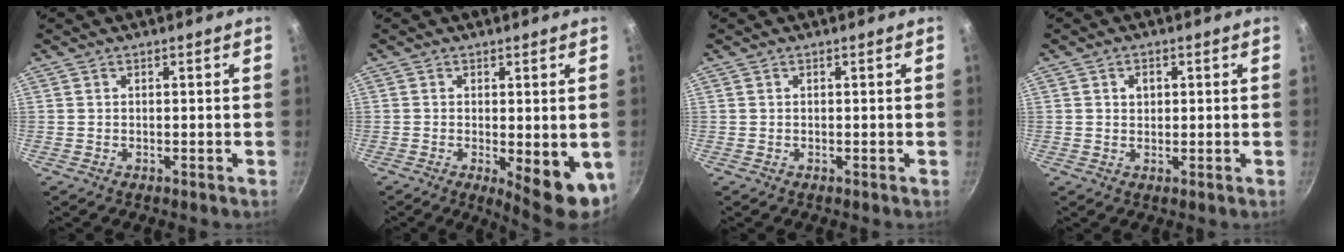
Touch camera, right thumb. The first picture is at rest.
{"total": 9.5, "force": [-1.8, 3.3, 8.7], "torque": [-0.093, -0.007, -0.012]}
{"total": 0.0}
{"total": 2.3, "force": [0.6, 1.8, 1.3], "torque": [-0.010, 0.001, 0.009]}